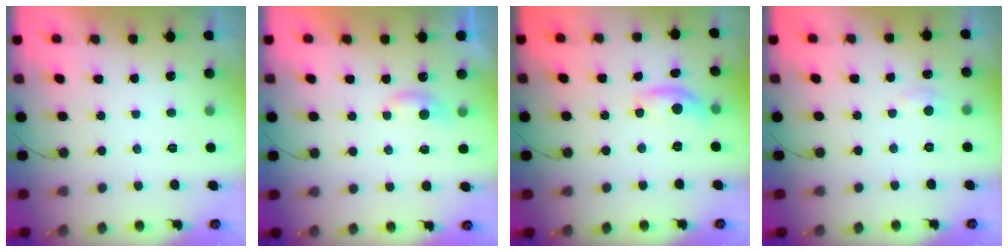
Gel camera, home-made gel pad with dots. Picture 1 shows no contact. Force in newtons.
{"total": 4.1, "press": 4.1, "slide": 0.5}
{"total": 8.2, "press": 8.2, "slide": 0.4}
{"total": 3.6, "press": 3.6, "slide": 0.5}